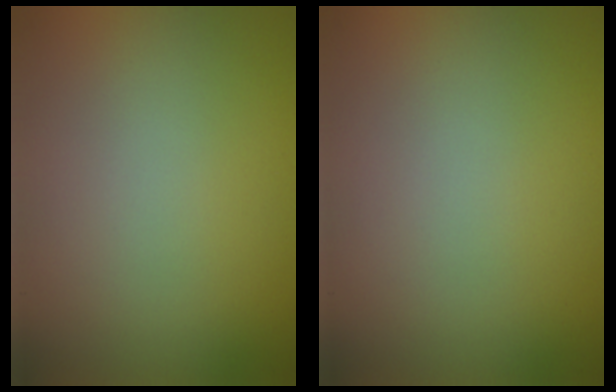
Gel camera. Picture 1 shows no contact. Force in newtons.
{"total": 0.0}